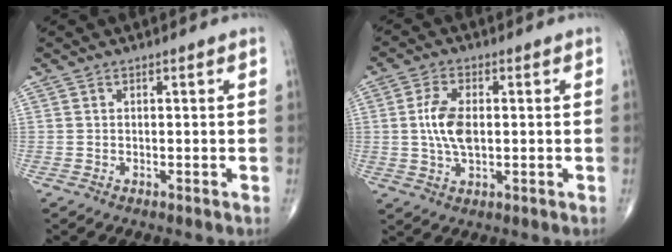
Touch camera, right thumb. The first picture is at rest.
{"total": 7.2, "force": [0.3, 3.7, 6.2], "torque": [-0.126, 0.000, 0.003]}